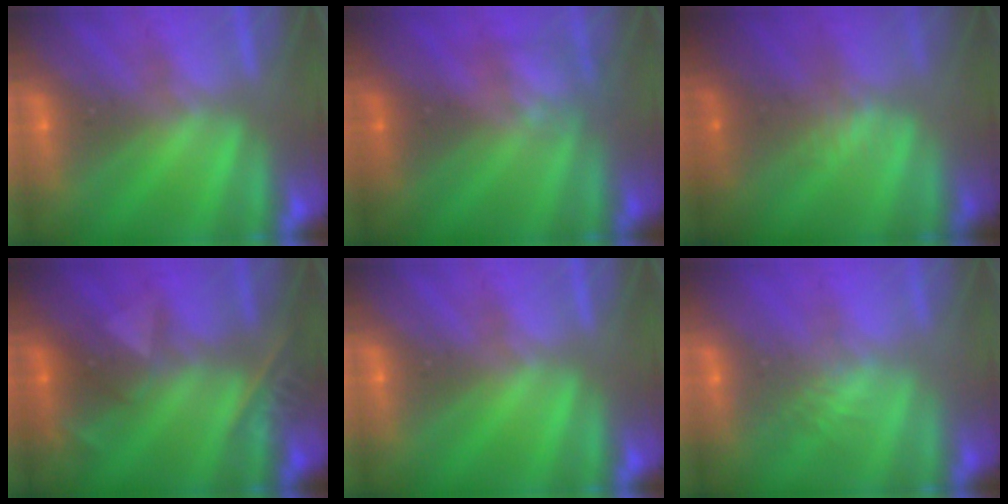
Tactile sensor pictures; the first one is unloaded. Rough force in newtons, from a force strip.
{"total": 2.4}
{"total": 2.3}
{"total": 2.4}
{"total": 0.0}
{"total": 2.8}